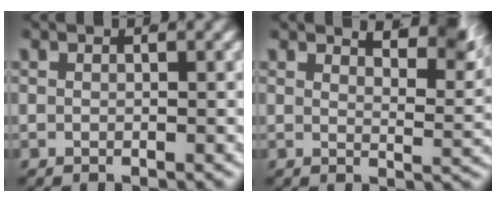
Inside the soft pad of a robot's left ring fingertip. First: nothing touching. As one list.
[{"total": 5.2, "force": [3.6, 0.9, 3.7], "torque": [-0.035, -0.011, 0.060]}]